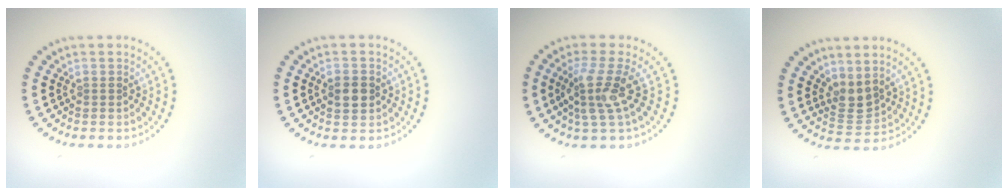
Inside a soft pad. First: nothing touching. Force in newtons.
{"total": 2.4, "press": 2.4, "slide": 0.0}
{"total": 3.4, "press": 2.6, "slide": 2.2}
{"total": 2.2, "press": 1.7, "slide": 1.4}